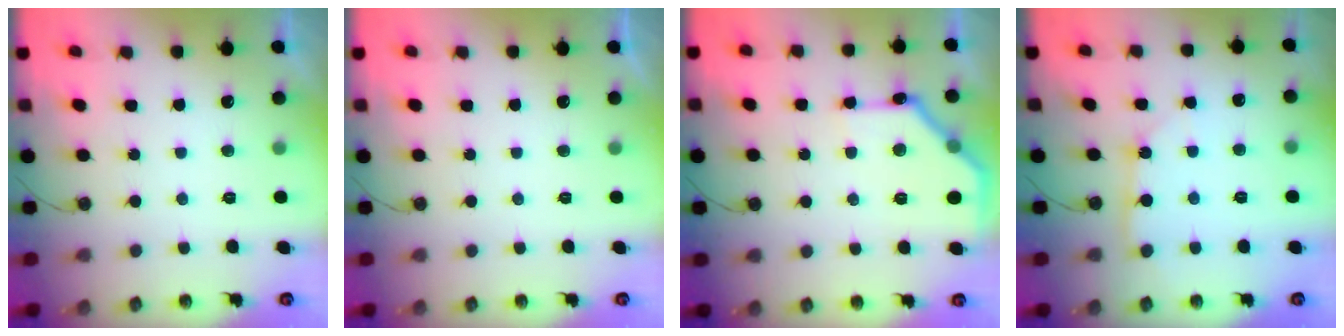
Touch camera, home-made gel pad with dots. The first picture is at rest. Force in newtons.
{"total": 0.0}
{"total": 16.2, "press": 16.2, "slide": 0.2}
{"total": 4.3, "press": 4.3, "slide": 0.4}